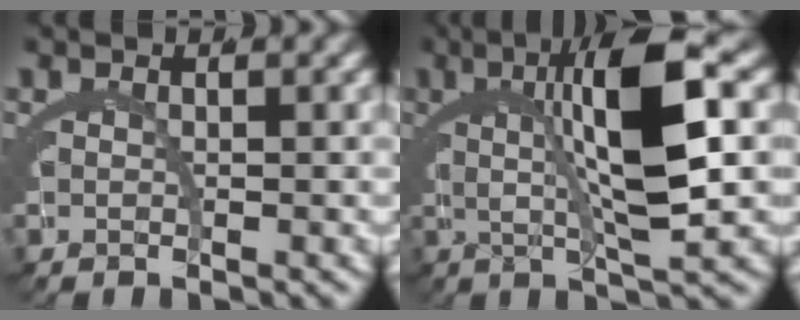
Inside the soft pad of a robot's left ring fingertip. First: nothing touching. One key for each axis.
{"total": 11.1, "fx": 2.5, "fy": 2.3, "fz": 10.6, "tx": -0.160, "ty": 0.031, "tz": 0.032}